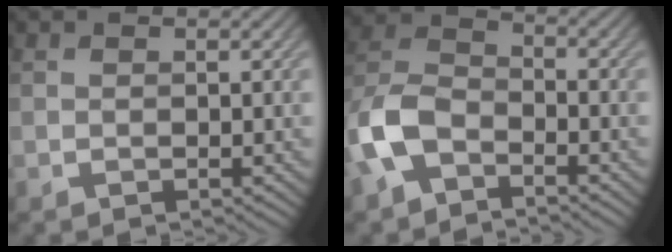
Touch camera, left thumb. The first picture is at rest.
{"total": 8.1, "force": [-4.2, 4.5, 5.3], "torque": [-0.123, 0.004, -0.102]}